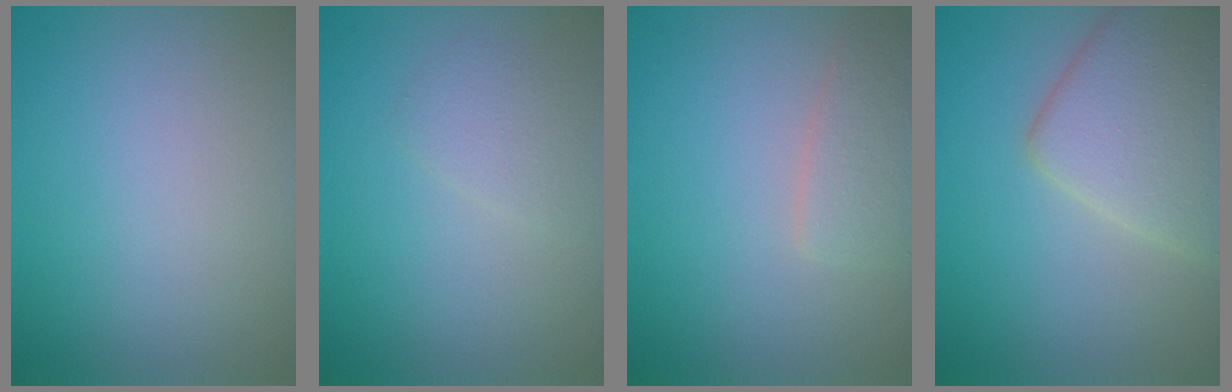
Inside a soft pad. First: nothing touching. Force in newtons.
{"total": 1.5, "press": 1.4, "slide": 0.1}
{"total": 2.5, "press": 2.5, "slide": 0.1}
{"total": 6.7, "press": 6.7, "slide": 0.2}